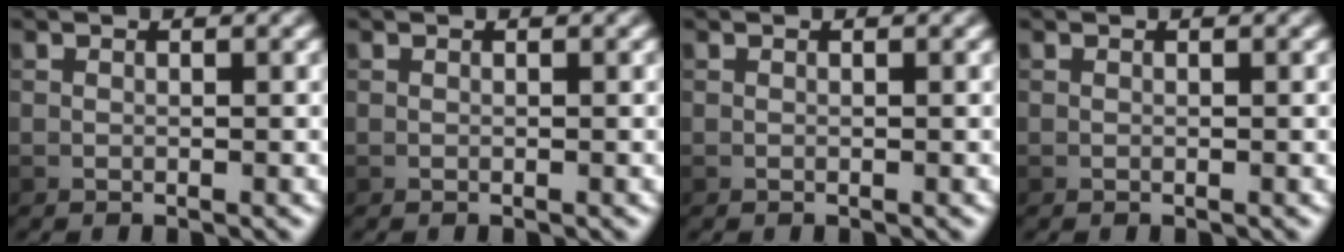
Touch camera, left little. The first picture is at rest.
{"total": 0.0}
{"total": 0.0}
{"total": 0.0}